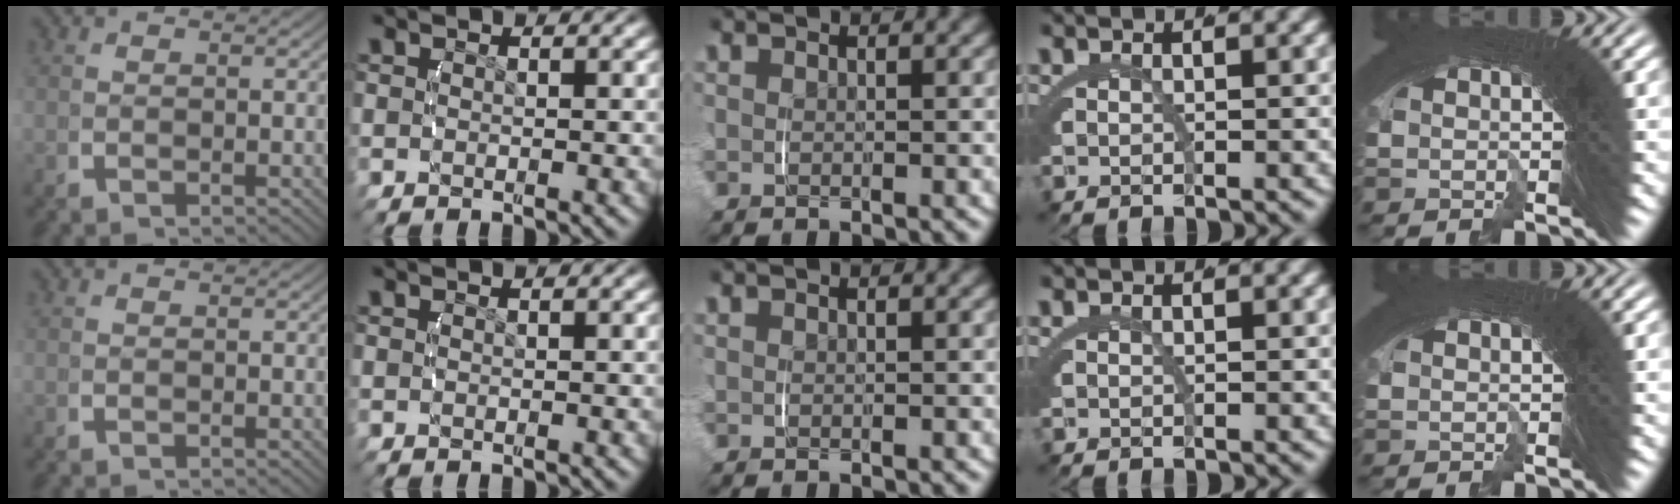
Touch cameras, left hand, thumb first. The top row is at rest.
{}